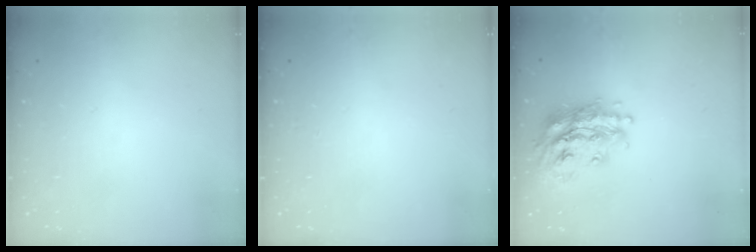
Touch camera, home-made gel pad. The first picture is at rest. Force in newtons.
{"total": 0.0}
{"total": 19.6, "press": 19.5, "slide": 1.5}